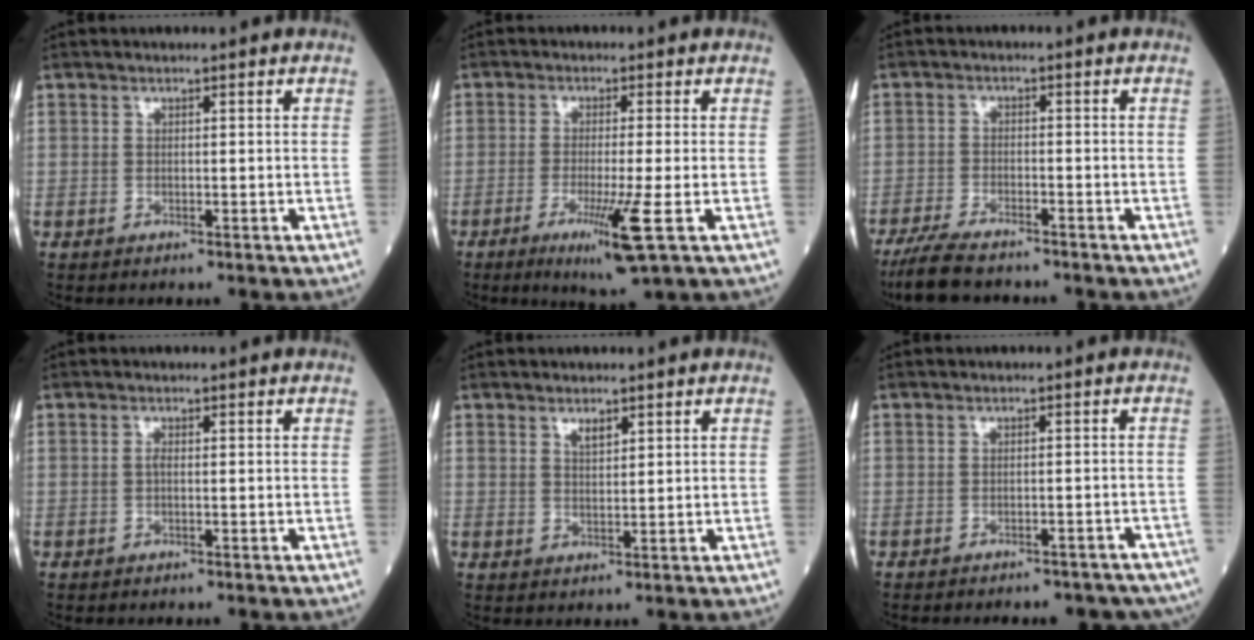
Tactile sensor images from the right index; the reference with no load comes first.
{"total": 7.2, "force": [-2.8, -0.8, 6.6], "torque": [-0.115, -0.024, -0.046]}
{"total": 8.0, "force": [-6.8, 1.5, 4.0], "torque": [-0.075, -0.020, -0.118]}
{"total": 0.6, "force": [-0.1, 0.1, 0.6], "torque": [-0.014, 0.001, -0.004]}
{"total": 2.0, "force": [1.3, 0.7, 1.3], "torque": [-0.025, -0.001, 0.026]}
{"total": 11.0, "force": [-9.9, 3.4, 3.3], "torque": [-0.035, 0.007, -0.097]}